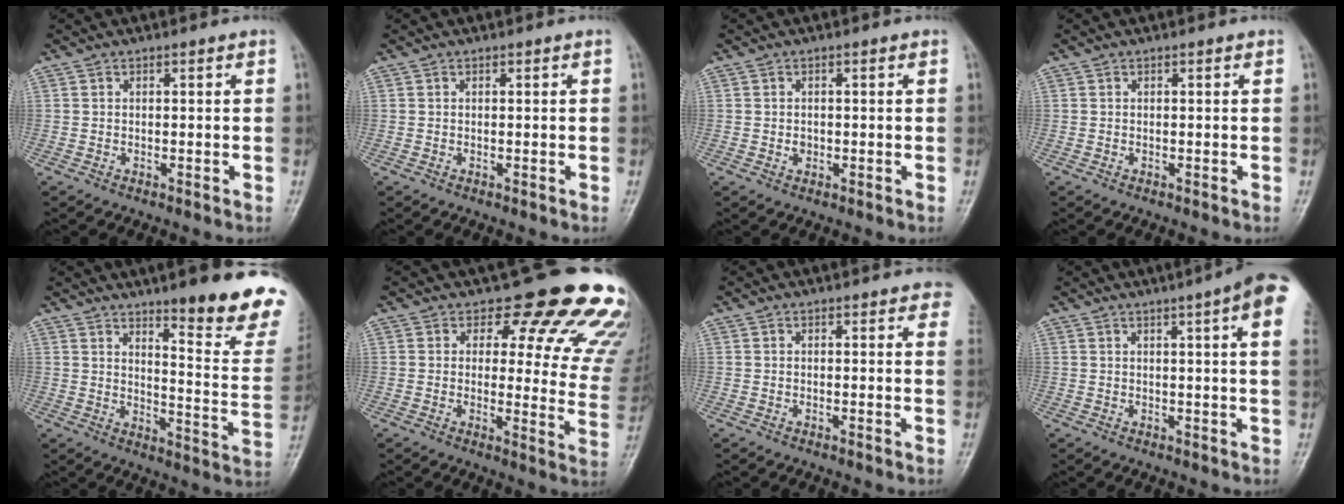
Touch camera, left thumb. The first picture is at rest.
{"total": 0.0}
{"total": 1.2, "force": [-0.2, 1.0, 0.6], "torque": [-0.004, 0.002, -0.002]}
{"total": 0.0}
{"total": 18.1, "force": [12.7, 3.1, 12.5], "torque": [-0.124, -0.096, 0.171]}
{"total": 19.0, "force": [15.6, 7.4, 8.0], "torque": [-0.038, -0.112, 0.159]}
{"total": 4.2, "force": [3.0, 1.6, 2.5], "torque": [-0.001, -0.004, 0.022]}
{"total": 11.8, "force": [5.3, 1.3, 10.5], "torque": [-0.122, -0.005, 0.052]}